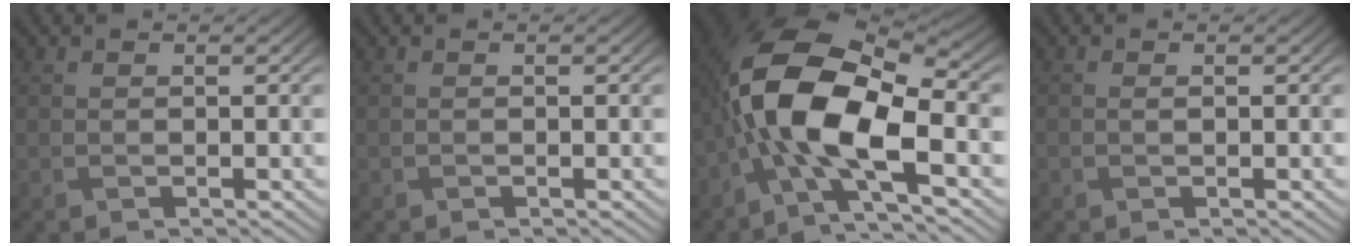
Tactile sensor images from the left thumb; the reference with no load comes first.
{"total": 0.0}
{"total": 14.0, "force": [-2.4, 6.1, 12.4], "torque": [-0.251, 0.003, -0.059]}
{"total": 0.6, "force": [0.0, 0.3, 0.5], "torque": [-0.013, 0.001, 0.001]}